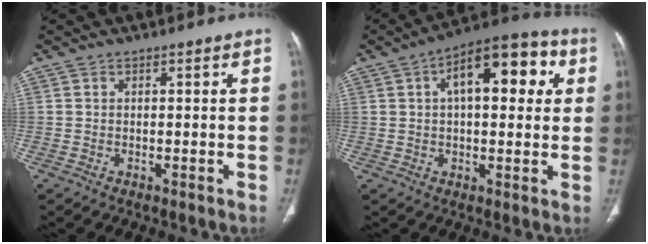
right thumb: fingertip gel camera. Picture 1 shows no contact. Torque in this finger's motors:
{"motor_torque": [0.95, 3.47, 1.62, 0.09, 0.10]}